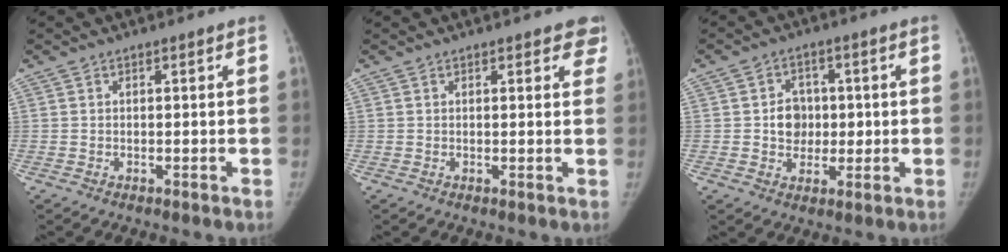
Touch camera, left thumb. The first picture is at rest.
{"total": 4.1, "force": [3.0, 1.8, 2.1], "torque": [0.008, -0.008, 0.022]}
{"total": 6.5, "force": [0.3, 5.6, 3.2], "torque": [-0.011, 0.006, 0.003]}